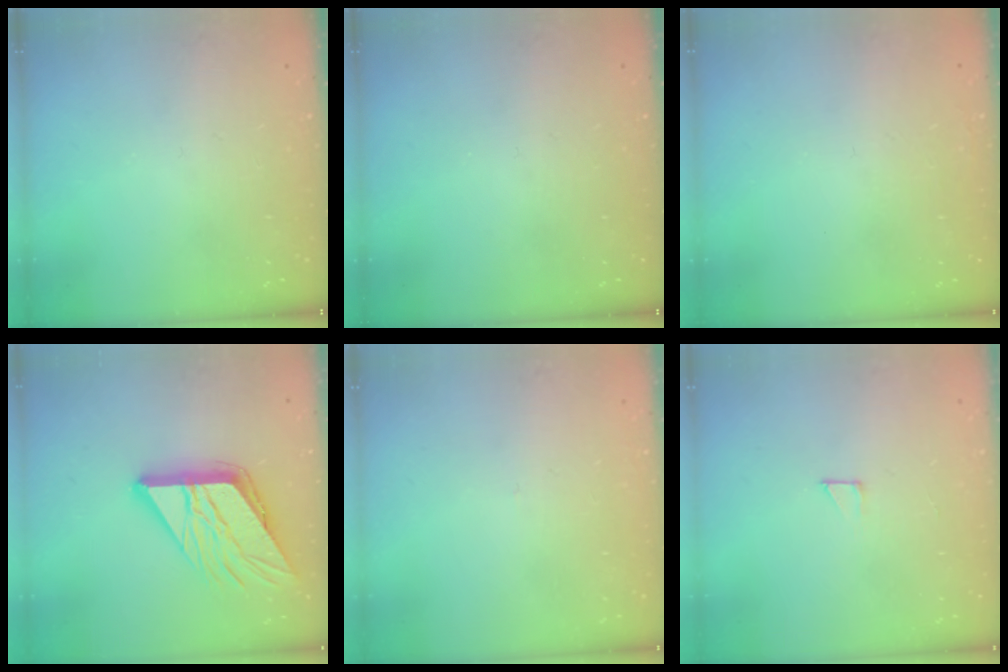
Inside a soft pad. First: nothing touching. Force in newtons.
{"total": 0.0}
{"total": 1.6, "press": 1.6, "slide": 0.1}
{"total": 18.8, "press": 18.6, "slide": 2.2}
{"total": 2.7, "press": 2.7, "slide": 0.3}
{"total": 1.9, "press": 1.9, "slide": 0.1}